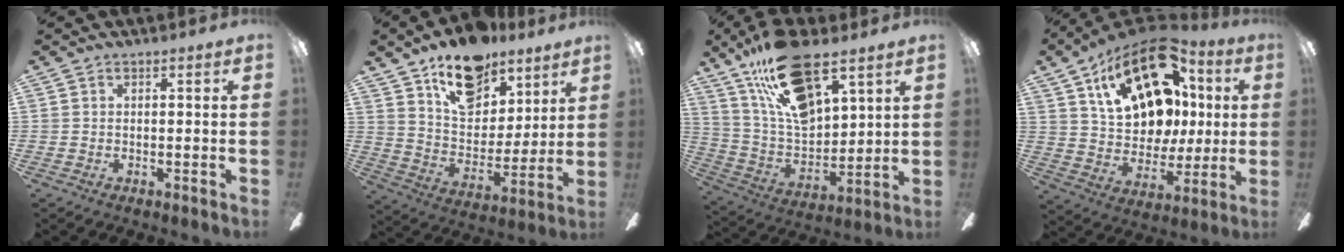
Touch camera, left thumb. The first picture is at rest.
{"total": 17.5, "force": [12.0, 10.1, 7.7], "torque": [-0.116, -0.074, 0.218]}
{"total": 20.3, "force": [12.9, 8.6, 13.1], "torque": [-0.243, -0.063, 0.228]}
{"total": 24.1, "force": [11.2, 15.2, 15.0], "torque": [-0.244, -0.046, 0.204]}